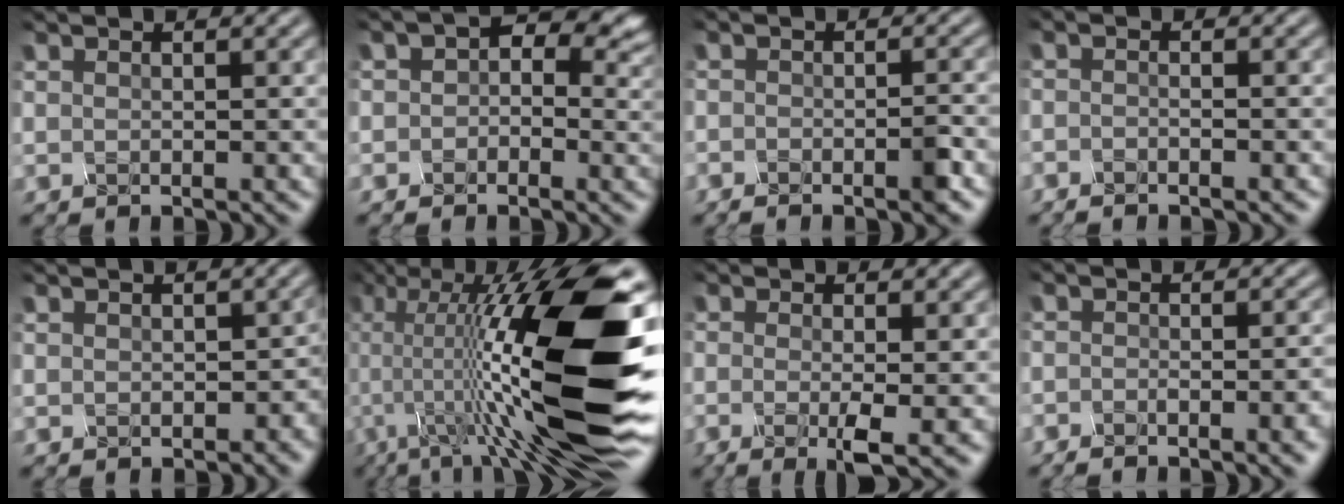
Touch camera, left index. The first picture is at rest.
{"total": 4.8, "force": [0.9, 3.2, 3.5], "torque": [-0.040, 0.005, 0.019]}
{"total": 2.4, "force": [-2.3, -0.4, 0.5], "torque": [-0.020, -0.004, -0.018]}
{"total": 1.8, "force": [-1.8, 0.1, 0.3], "torque": [0.005, -0.005, -0.025]}
{"total": 0.7, "force": [-0.5, 0.3, 0.4], "torque": [-0.017, 0.000, 0.019]}
{"total": 16.5, "force": [-2.3, 3.5, 16.0], "torque": [-0.276, 0.033, -0.022]}
{"total": 3.1, "force": [-1.7, 0.0, 2.6], "torque": [-0.061, -0.008, -0.007]}
{"total": 4.4, "force": [-3.4, 1.1, 2.6], "torque": [-0.011, 0.000, -0.029]}